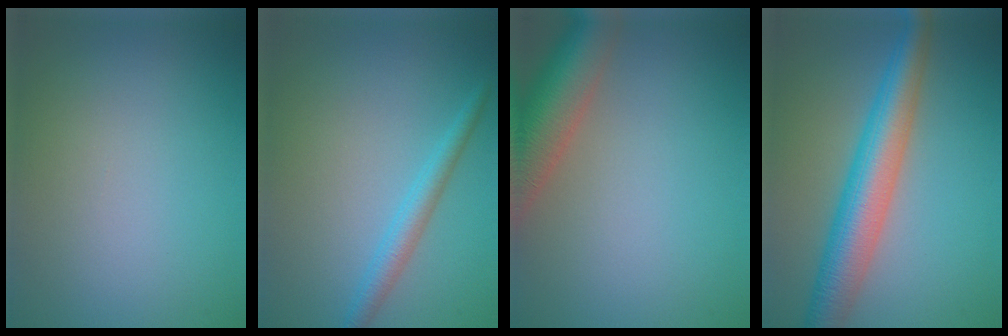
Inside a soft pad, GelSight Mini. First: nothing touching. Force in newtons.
{"total": 2.3, "press": 2.3, "slide": 0.1}
{"total": 7.4, "press": 7.4, "slide": 0.7}
{"total": 6.9, "press": 6.9, "slide": 0.4}